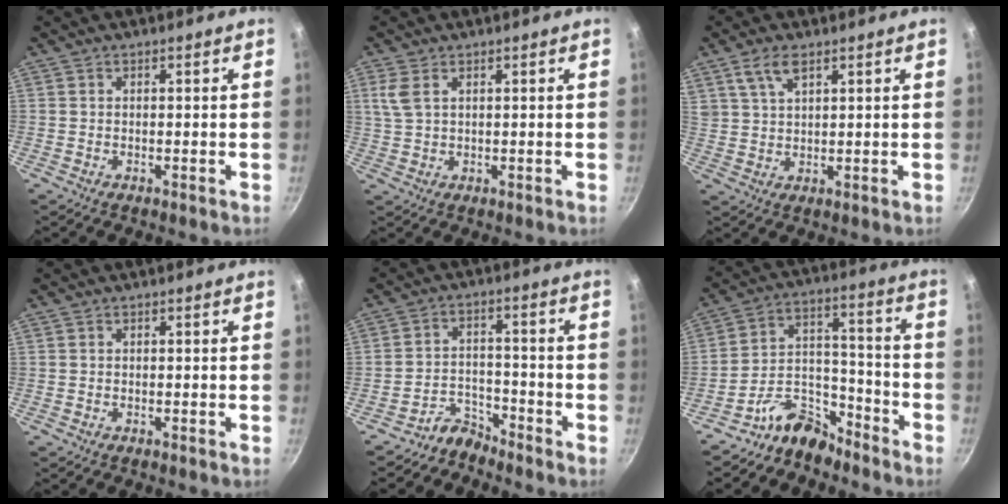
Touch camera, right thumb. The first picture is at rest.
{"total": 4.0, "force": [1.6, 2.3, 2.9], "torque": [-0.064, 0.002, 0.037]}
{"total": 5.4, "force": [3.2, 2.3, 3.6], "torque": [-0.064, -0.006, 0.066]}
{"total": 0.0}
{"total": 4.7, "force": [-4.4, 1.5, -0.1], "torque": [0.010, 0.048, -0.091]}
{"total": 10.5, "force": [-8.7, 5.0, 3.3], "torque": [-0.029, 0.106, -0.160]}